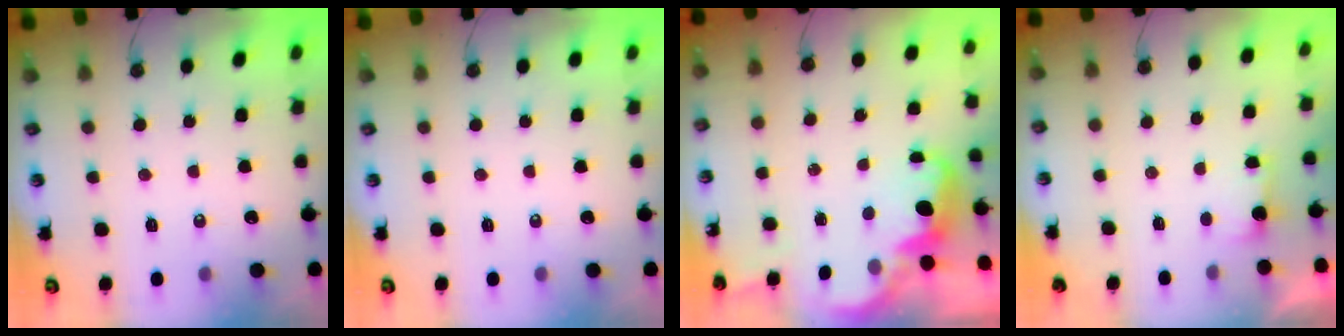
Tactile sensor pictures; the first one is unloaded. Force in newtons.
{"total": 0.0}
{"total": 2.7, "press": 2.6, "slide": 0.6}
{"total": 0.8, "press": 0.4, "slide": 0.7}